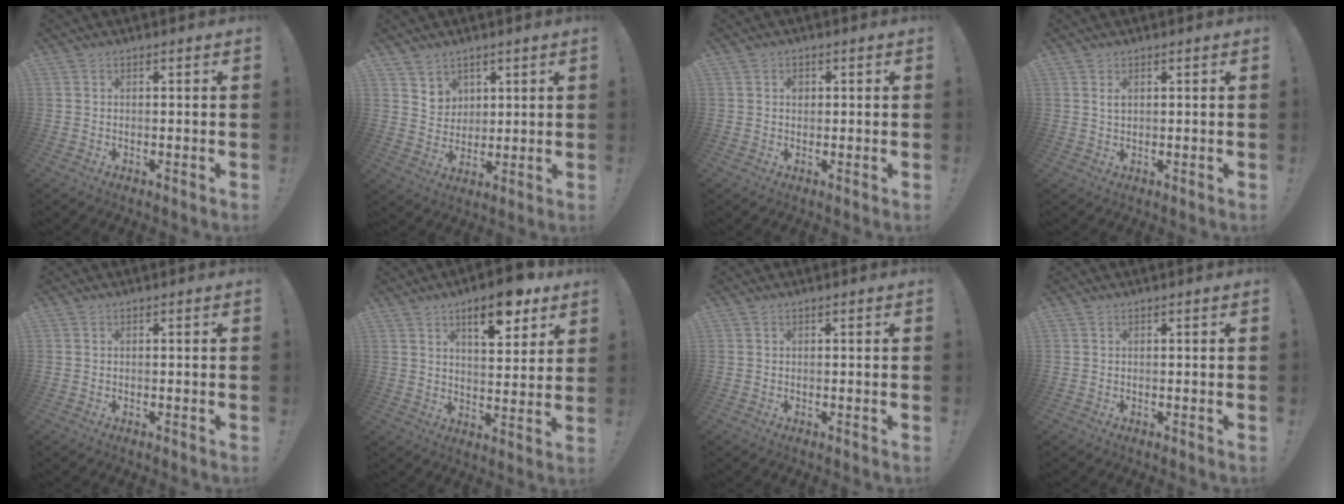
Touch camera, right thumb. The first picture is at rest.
{"total": 6.4, "force": [4.4, 4.6, 0.5], "torque": [-0.001, -0.039, 0.085]}
{"total": 1.4, "force": [0.3, 1.2, 0.6], "torque": [0.003, -0.002, 0.002]}
{"total": 1.4, "force": [0.7, 0.6, 1.0], "torque": [-0.017, -0.001, 0.011]}
{"total": 0.0}
{"total": 11.9, "force": [7.4, 4.2, 8.2], "torque": [-0.109, -0.038, 0.121]}
{"total": 0.0}
{"total": 0.0}